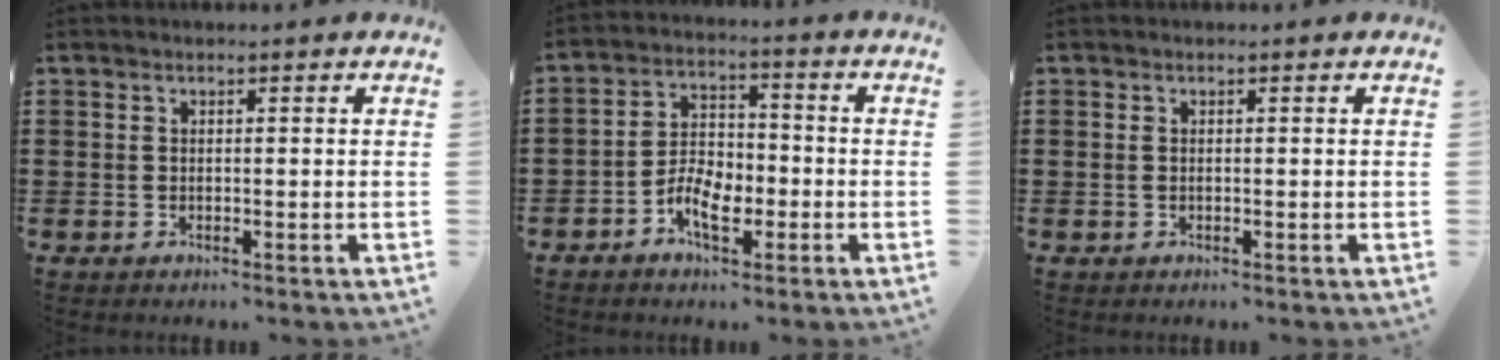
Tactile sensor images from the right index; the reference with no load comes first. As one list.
[{"total": 6.0, "force": [-2.9, 3.4, 4.1], "torque": [-0.085, 0.009, -0.056]}, {"total": 0.5, "force": [0.0, 0.2, 0.5], "torque": [-0.011, 0.000, -0.001]}]